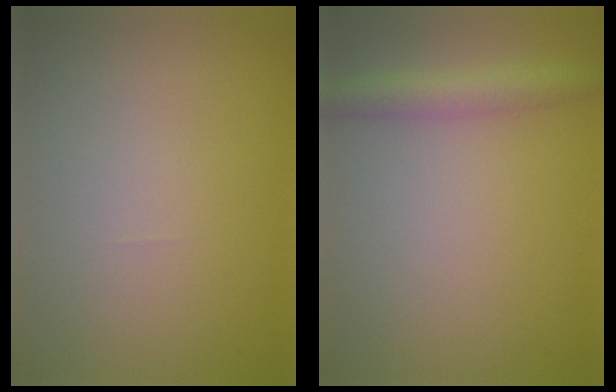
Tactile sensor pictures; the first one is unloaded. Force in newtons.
{"total": 3.0, "press": 3.0, "slide": 0.1}